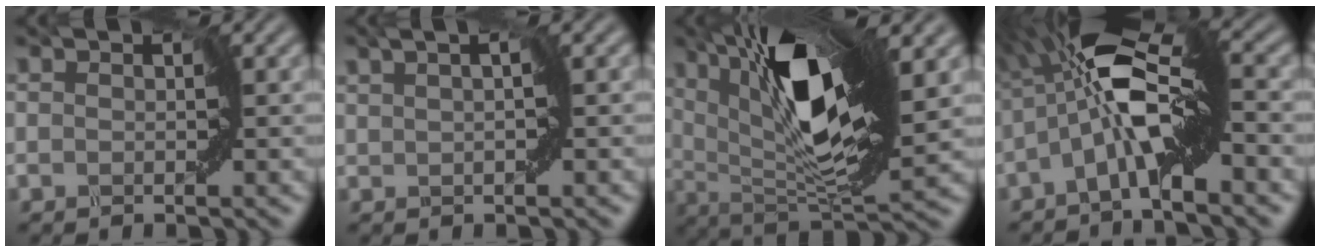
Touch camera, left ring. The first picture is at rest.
{"total": 0.8, "force": [0.3, -0.6, 0.4], "torque": [-0.018, -0.002, 0.013]}
{"total": 10.3, "force": [4.4, 2.1, 9.1], "torque": [-0.157, -0.004, 0.084]}
{"total": 7.8, "force": [-0.6, 1.7, 7.6], "torque": [-0.158, 0.012, -0.025]}